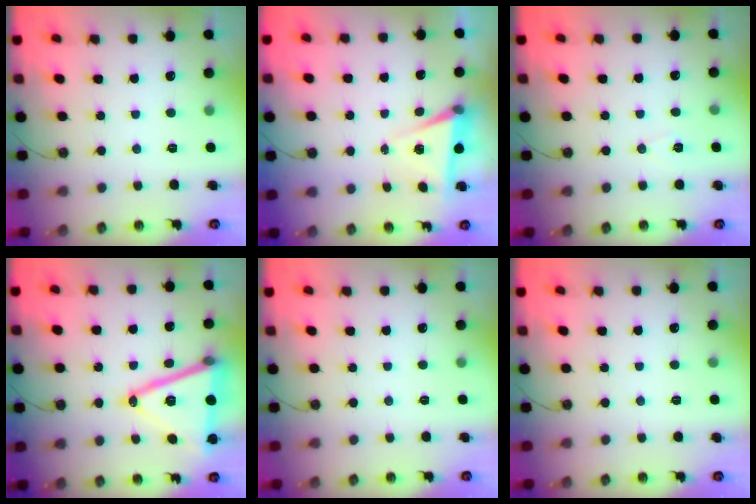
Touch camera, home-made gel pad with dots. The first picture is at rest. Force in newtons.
{"total": 5.7, "press": 3.8, "slide": 4.3}
{"total": 5.6, "press": 3.4, "slide": 4.5}
{"total": 19.4, "press": 19.1, "slide": 3.8}
{"total": 0.0}
{"total": 3.9, "press": 1.0, "slide": 3.8}